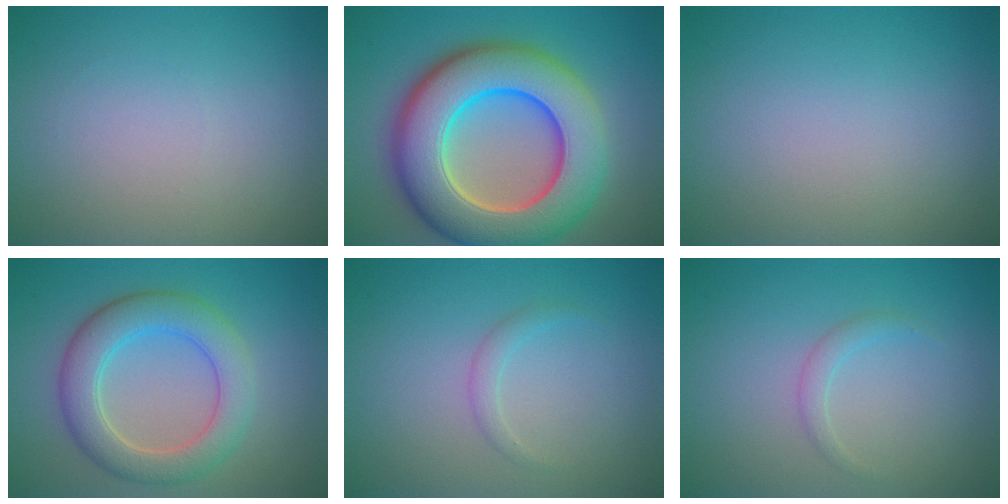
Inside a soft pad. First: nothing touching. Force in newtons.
{"total": 13.0, "press": 13.0, "slide": 0.5}
{"total": 0.0}
{"total": 5.7, "press": 5.6, "slide": 0.5}
{"total": 1.1, "press": 1.1, "slide": 0.0}
{"total": 1.1, "press": 1.1, "slide": 0.1}